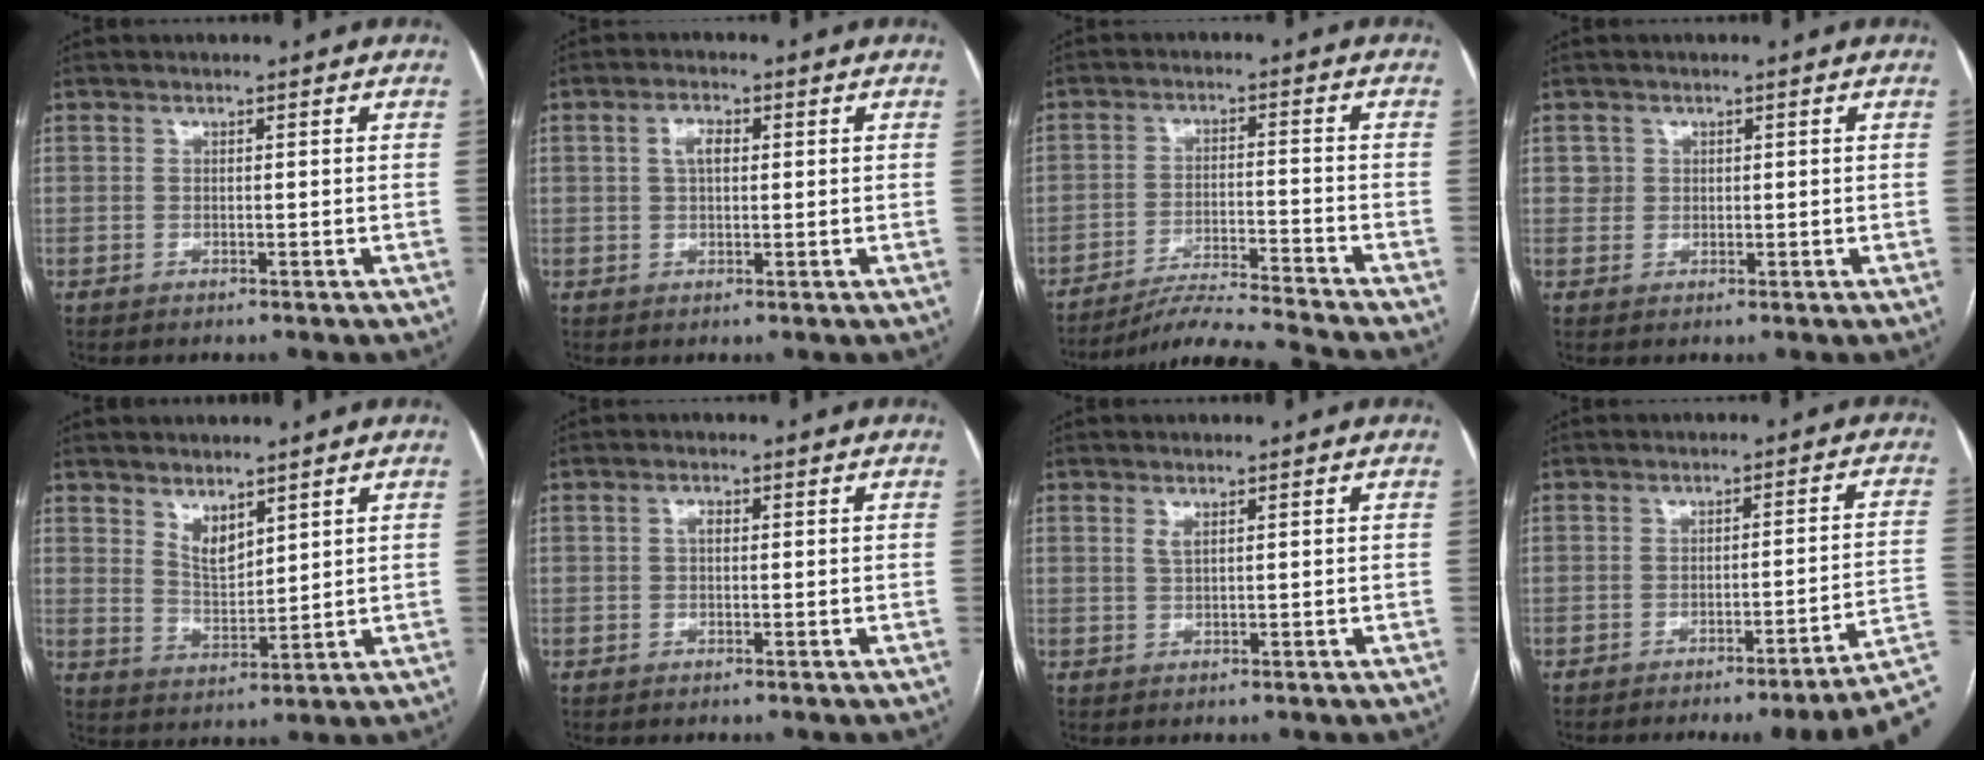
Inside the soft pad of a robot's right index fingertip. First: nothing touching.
{"total": 3.1, "force": [0.8, 1.6, 2.5], "torque": [-0.050, 0.010, 0.014]}
{"total": 10.7, "force": [-10.0, -3.0, 2.4], "torque": [-0.027, -0.012, -0.175]}
{"total": 1.6, "force": [0.5, 1.5, 0.0], "torque": [0.013, 0.003, 0.004]}
{"total": 4.6, "force": [3.2, 1.9, 2.8], "torque": [-0.055, -0.008, 0.069]}
{"total": 1.3, "force": [0.2, 0.8, 1.0], "torque": [-0.018, 0.007, 0.001]}
{"total": 1.2, "force": [0.7, 0.3, 0.9], "torque": [-0.022, -0.002, 0.015]}
{"total": 11.3, "force": [-6.5, -0.9, 9.2], "torque": [-0.085, 0.012, -0.087]}